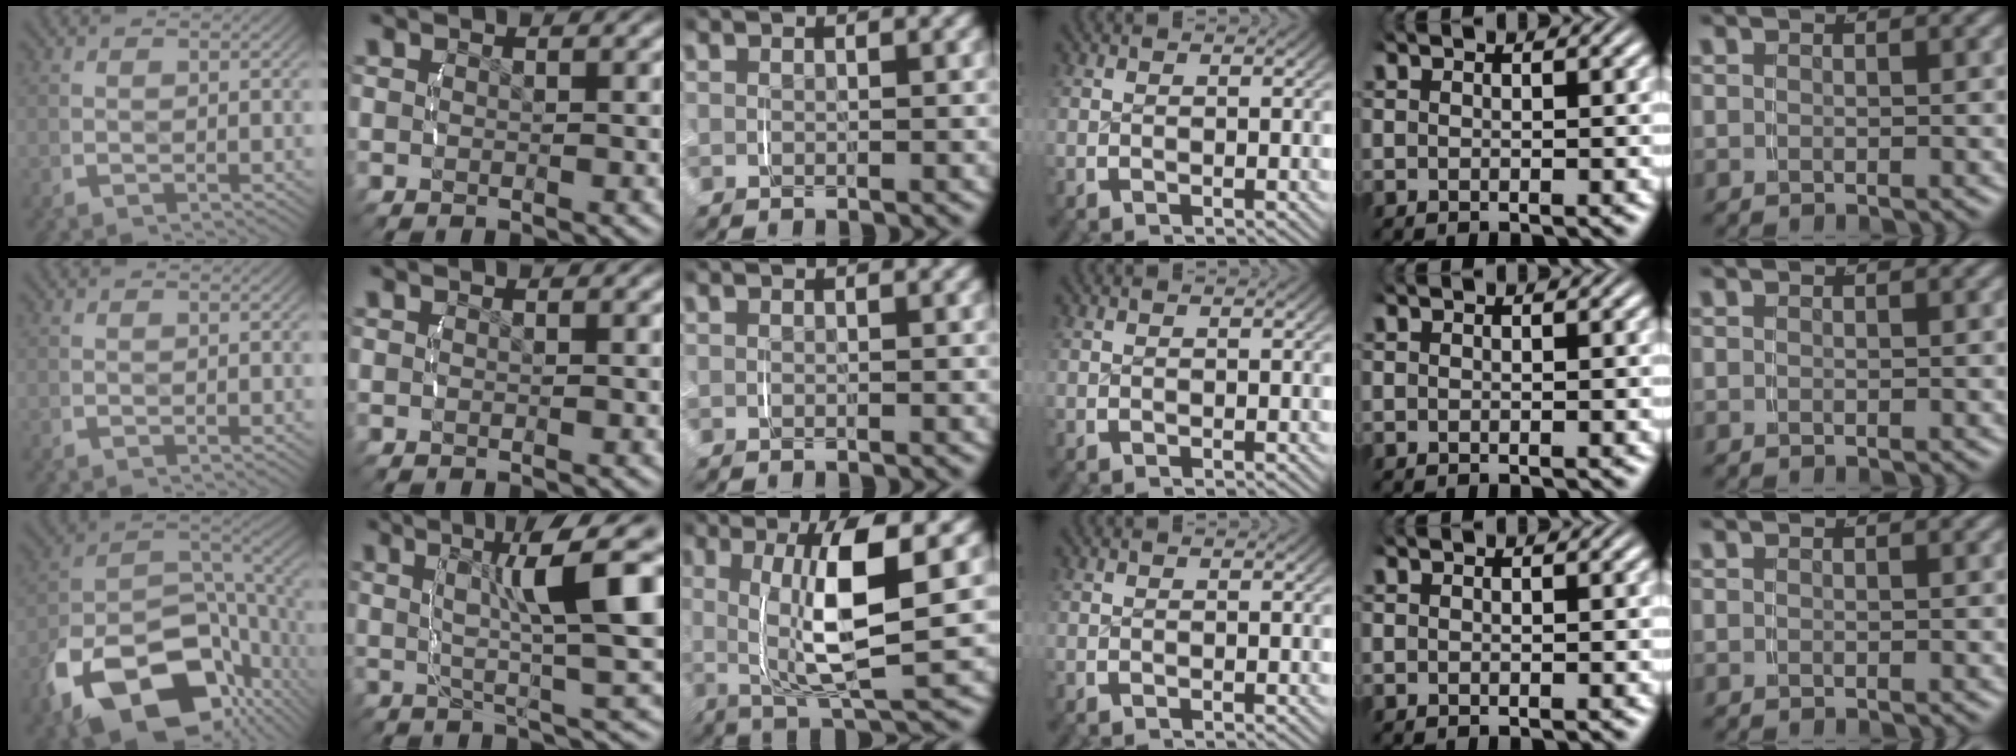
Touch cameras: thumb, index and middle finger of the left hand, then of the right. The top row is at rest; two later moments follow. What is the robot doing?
{"motion": "lift_and_place", "object": "ethernet cable"}